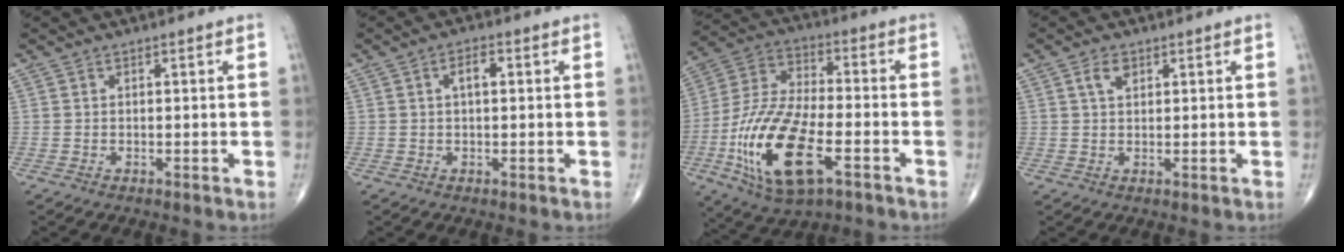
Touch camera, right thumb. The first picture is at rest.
{"total": 3.1, "force": [0.7, 1.4, 2.7], "torque": [-0.045, 0.008, 0.009]}
{"total": 20.6, "force": [-7.2, 8.8, 17.2], "torque": [-0.349, 0.018, -0.124]}
{"total": 2.9, "force": [1.3, 1.7, 1.9], "torque": [-0.034, 0.000, 0.024]}